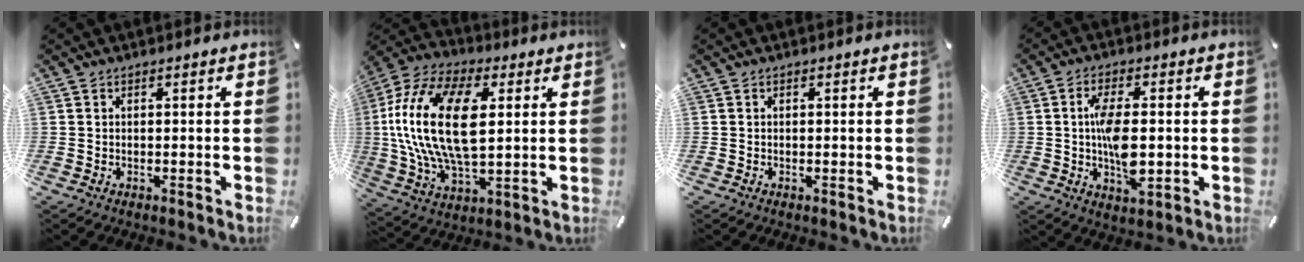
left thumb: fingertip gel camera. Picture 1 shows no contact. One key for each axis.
{"total": 21.9, "fx": 3.3, "fy": 12.2, "fz": 17.8, "tx": -0.400, "ty": 0.001, "tz": 0.051}
{"total": 0.0}
{"total": 9.3, "fx": -0.4, "fy": 4.2, "fz": 8.3, "tx": -0.163, "ty": -0.003, "tz": -0.009}